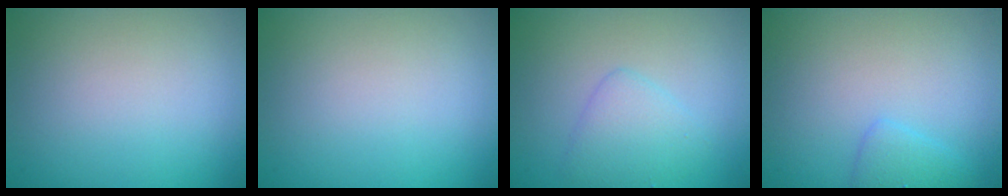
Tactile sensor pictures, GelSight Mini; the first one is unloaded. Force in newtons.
{"total": 0.0}
{"total": 2.5, "press": 2.5, "slide": 0.1}
{"total": 1.6, "press": 1.6, "slide": 0.1}